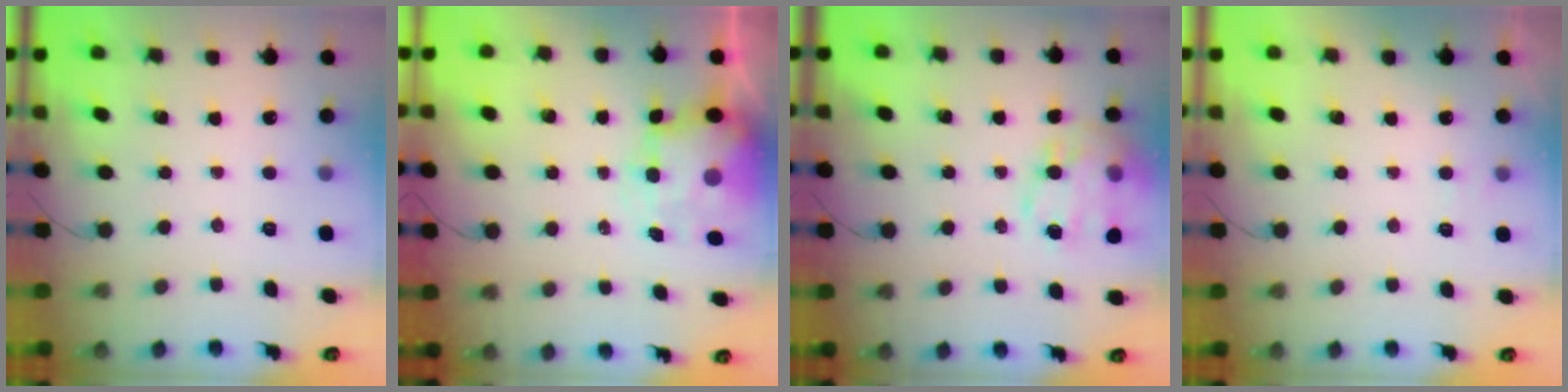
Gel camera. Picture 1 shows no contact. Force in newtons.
{"total": 7.8, "press": 7.6, "slide": 1.7}
{"total": 18.9, "press": 18.7, "slide": 2.7}
{"total": 2.3, "press": 2.0, "slide": 1.2}